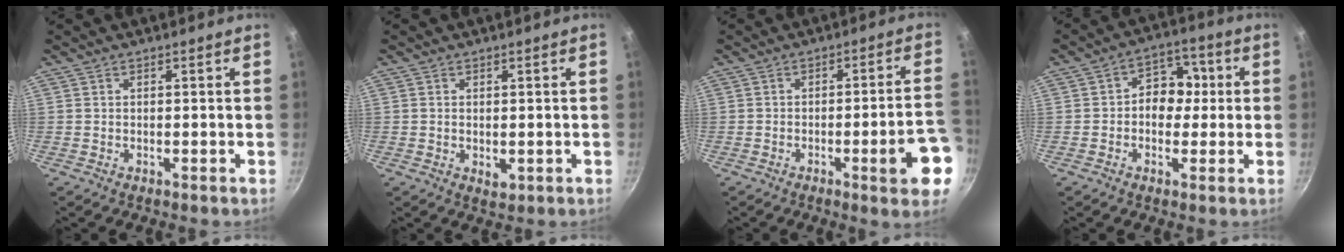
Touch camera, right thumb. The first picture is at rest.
{"total": 2.3, "force": [-0.2, 1.5, 1.7], "torque": [-0.025, -0.006, -0.001]}
{"total": 10.8, "force": [-4.2, 2.0, 9.8], "torque": [-0.110, 0.029, -0.050]}
{"total": 8.0, "force": [0.3, 6.5, 4.8], "torque": [-0.011, 0.018, -0.007]}